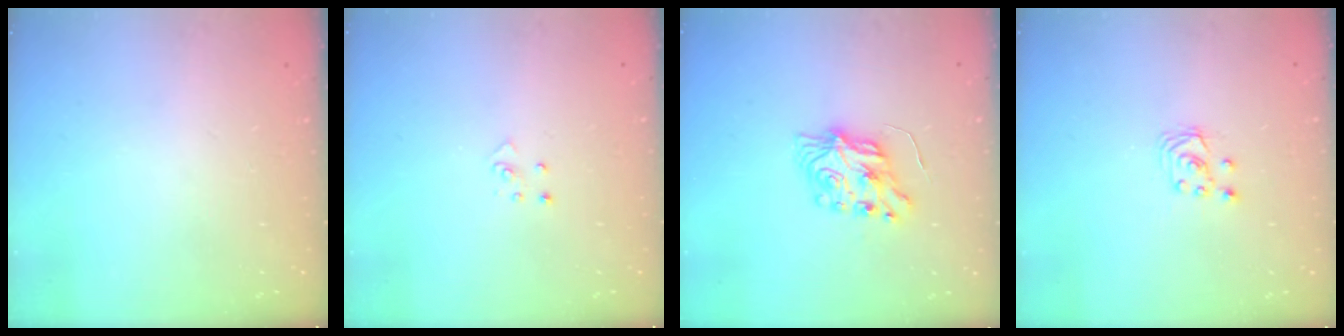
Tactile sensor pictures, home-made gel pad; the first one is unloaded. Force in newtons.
{"total": 3.4, "press": 3.4, "slide": 0.3}
{"total": 7.3, "press": 7.3, "slide": 0.2}
{"total": 2.6, "press": 2.6, "slide": 0.3}